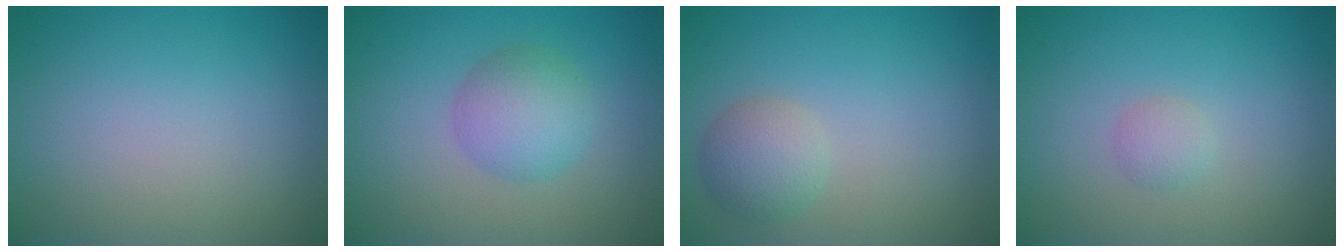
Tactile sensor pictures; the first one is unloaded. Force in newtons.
{"total": 3.8, "press": 3.8, "slide": 0.0}
{"total": 2.7, "press": 2.7, "slide": 0.1}
{"total": 1.1, "press": 1.1, "slide": 0.1}